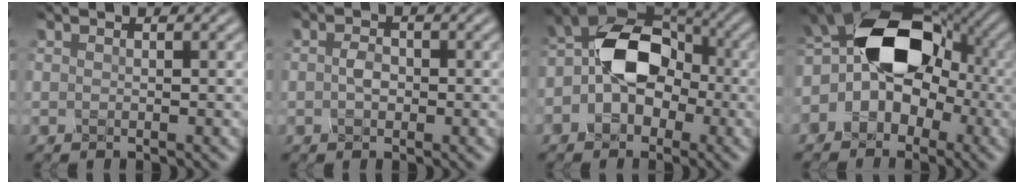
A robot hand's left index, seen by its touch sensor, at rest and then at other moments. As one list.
[{"total": 1.6, "force": [-0.2, 1.1, 1.2], "torque": [-0.024, 0.002, -0.007]}, {"total": 8.0, "force": [-1.3, 5.6, 5.5], "torque": [-0.068, 0.009, -0.038]}, {"total": 12.2, "force": [-0.7, 8.5, 8.7], "torque": [-0.089, 0.024, -0.047]}]